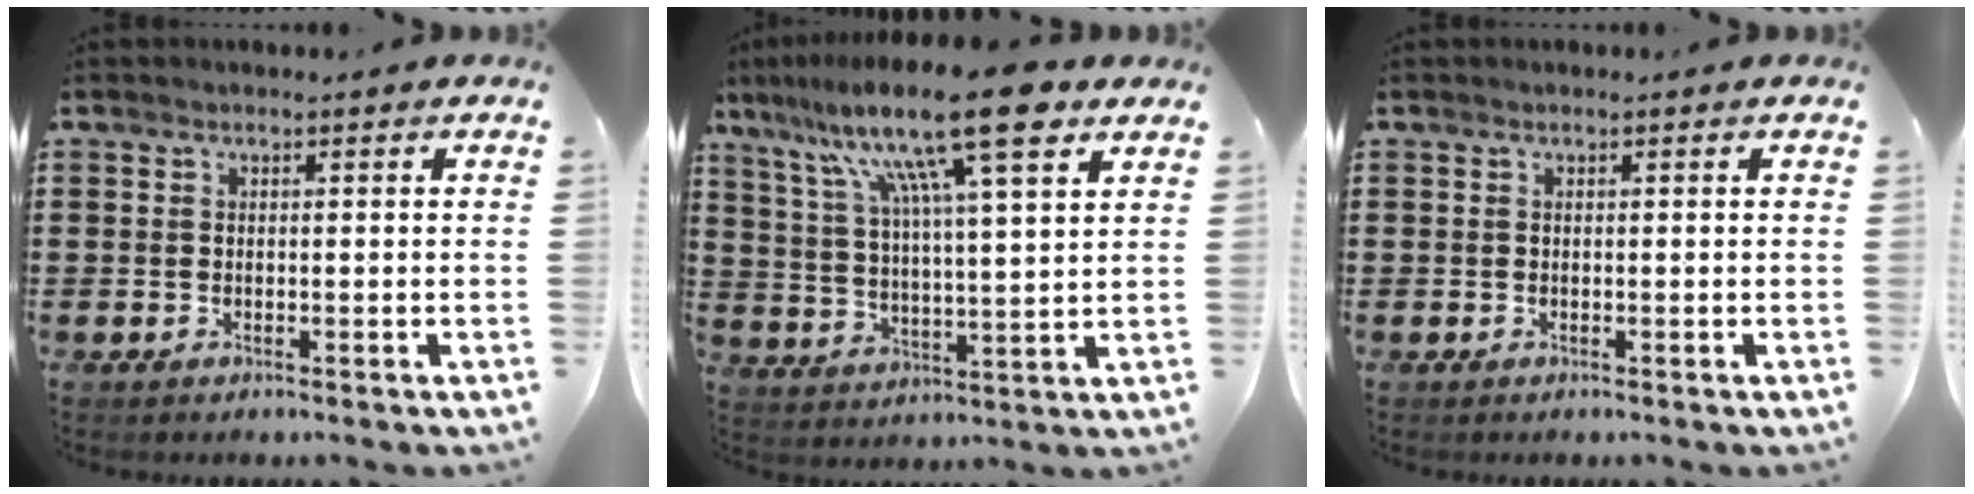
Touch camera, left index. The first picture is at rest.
{"total": 16.7, "force": [11.0, 2.0, 12.3], "torque": [-0.231, -0.037, 0.176]}
{"total": 0.0}